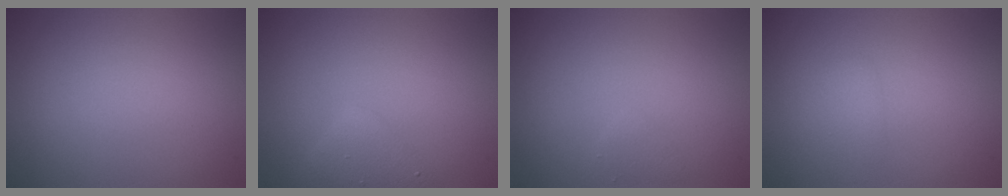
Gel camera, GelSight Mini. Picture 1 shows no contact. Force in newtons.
{"total": 2.1, "press": 2.1, "slide": 0.1}
{"total": 0.7, "press": 0.7, "slide": 0.0}
{"total": 0.9, "press": 0.9, "slide": 0.1}